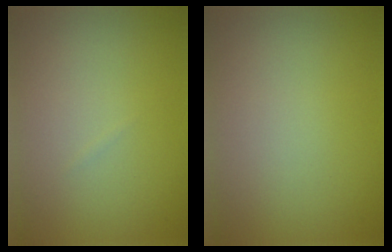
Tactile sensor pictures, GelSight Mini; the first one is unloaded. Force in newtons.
{"total": 0.0}